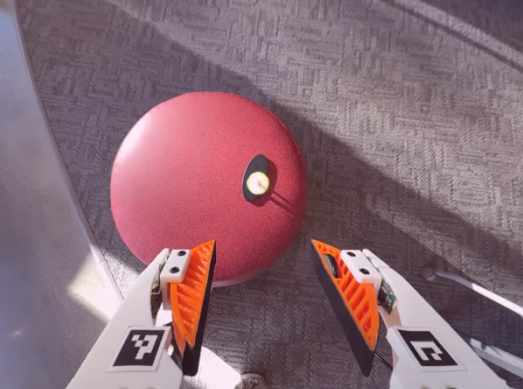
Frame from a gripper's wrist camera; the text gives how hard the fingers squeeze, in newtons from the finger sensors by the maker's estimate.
{"total": 0.0}